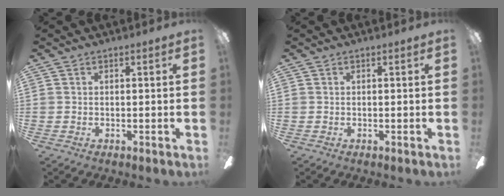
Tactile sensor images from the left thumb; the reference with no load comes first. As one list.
[{"total": 0.0}]